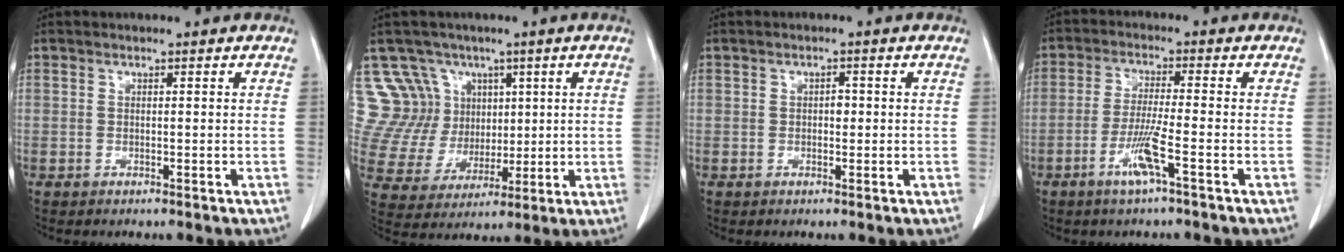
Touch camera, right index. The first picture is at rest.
{"total": 11.6, "force": [5.5, 10.2, 1.3], "torque": [-0.045, 0.054, 0.120]}
{"total": 1.2, "force": [0.0, 0.8, 1.0], "torque": [-0.015, 0.003, -0.001]}
{"total": 5.8, "force": [-2.7, -0.5, 5.1], "torque": [-0.102, -0.008, -0.054]}